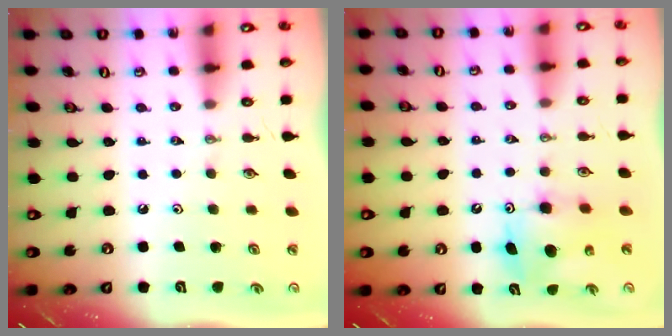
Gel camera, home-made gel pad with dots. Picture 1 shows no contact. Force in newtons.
{"total": 8.0, "press": 7.9, "slide": 0.5}